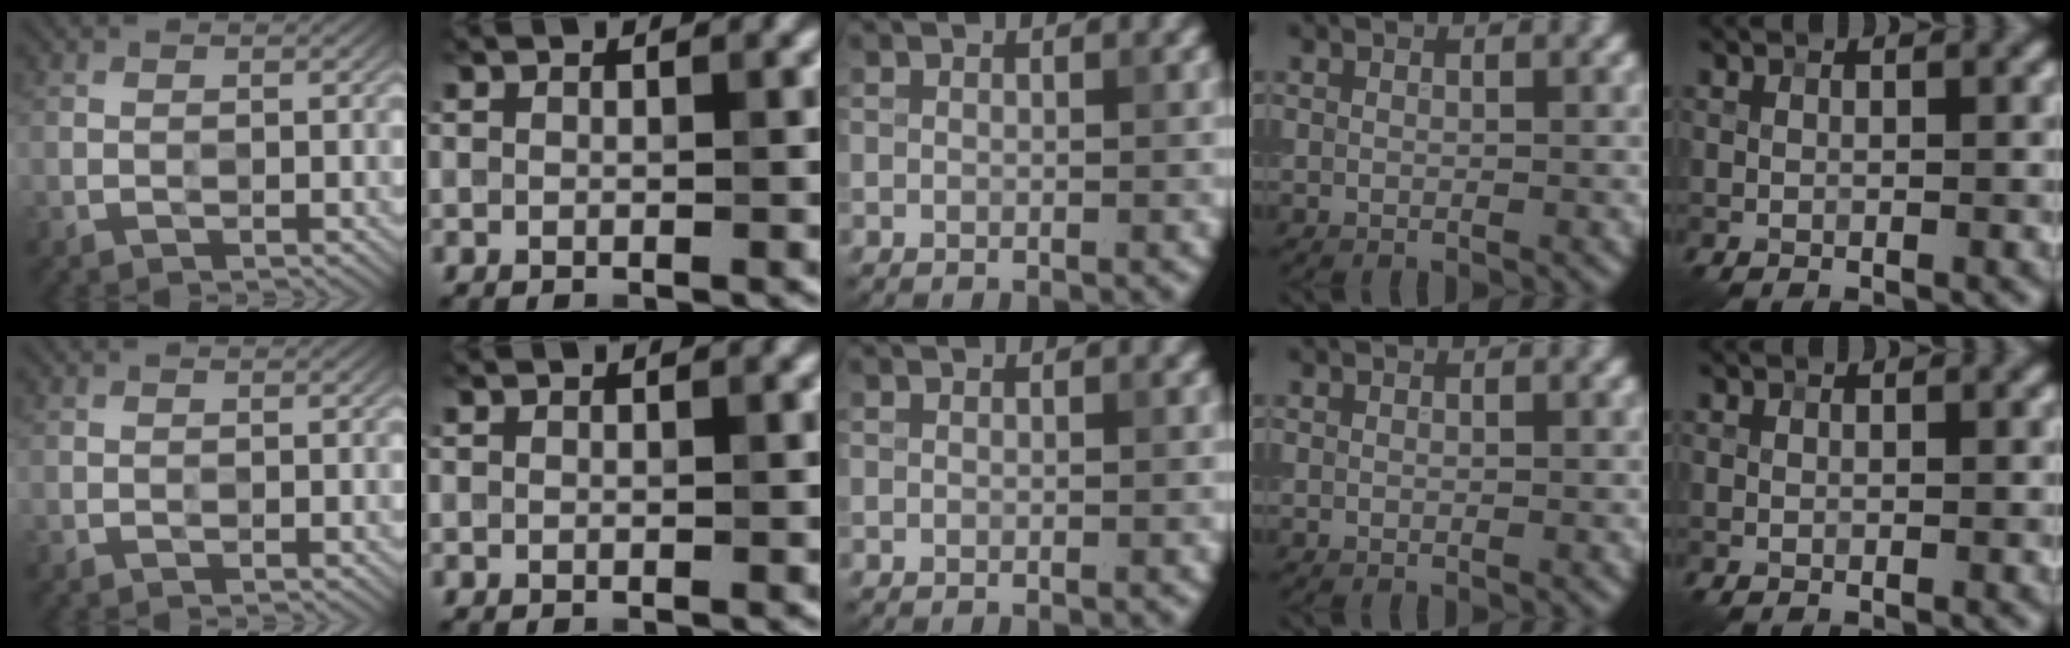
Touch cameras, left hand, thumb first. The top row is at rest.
{}